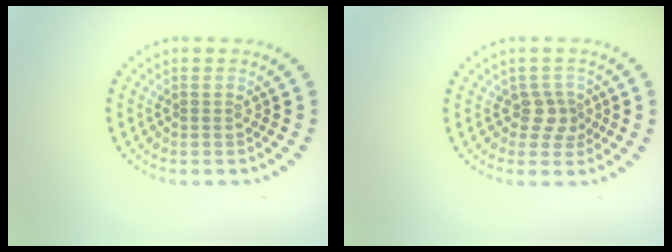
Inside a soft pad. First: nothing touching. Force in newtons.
{"total": 2.1, "press": 1.6, "slide": 1.4}